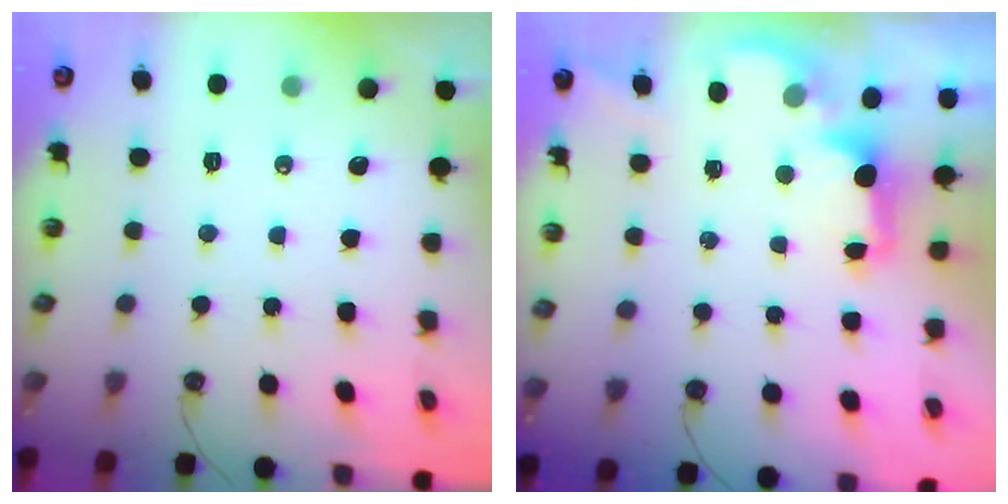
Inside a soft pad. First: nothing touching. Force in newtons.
{"total": 2.2, "press": 2.1, "slide": 0.8}